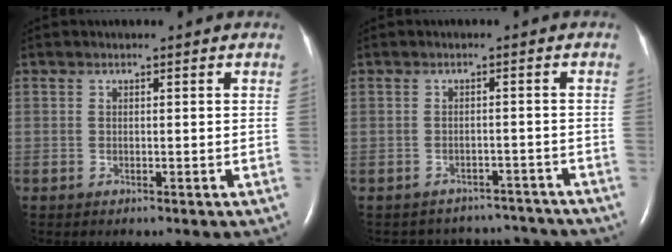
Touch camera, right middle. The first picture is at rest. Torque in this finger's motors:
{"motor_torque": [-0.18, -0.24, 0.01, 0.00]}